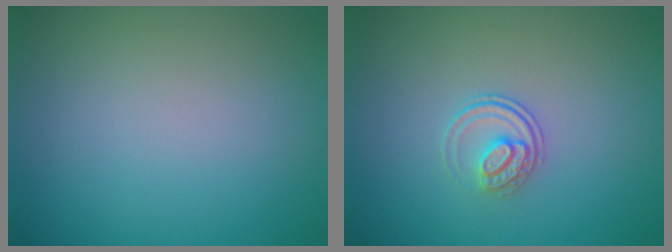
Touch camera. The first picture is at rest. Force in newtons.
{"total": 2.0, "press": 1.4, "slide": 1.3}